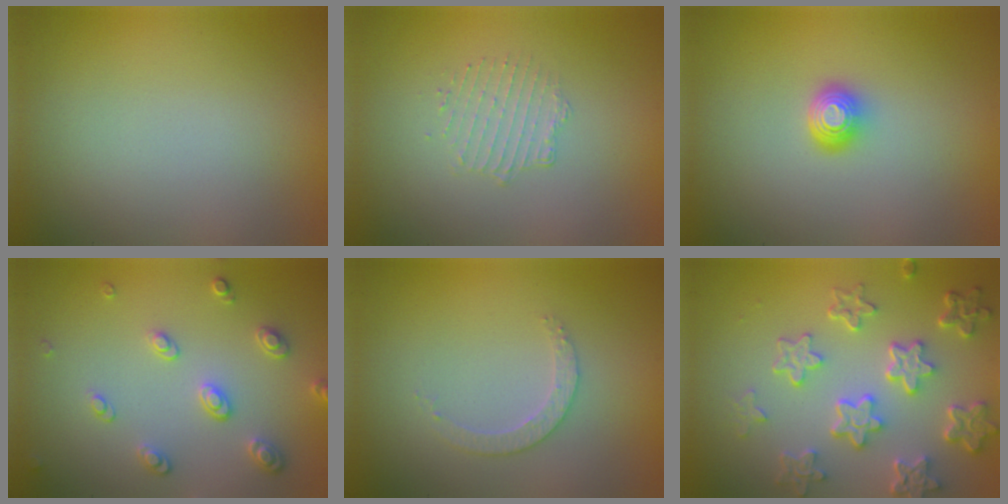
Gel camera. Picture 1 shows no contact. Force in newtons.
{"total": 1.6, "press": 0.9, "slide": 1.3}
{"total": 1.6, "press": 1.3, "slide": 1.1}
{"total": 2.5, "press": 2.5, "slide": 0.4}
{"total": 1.9, "press": 1.8, "slide": 0.6}
{"total": 6.4, "press": 4.8, "slide": 4.2}